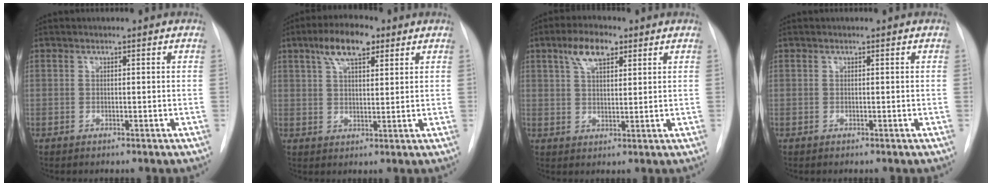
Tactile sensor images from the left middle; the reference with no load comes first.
{"total": 7.9, "force": [4.5, 2.8, 5.7], "torque": [-0.107, 0.018, 0.078]}
{"total": 6.3, "force": [3.5, 2.6, 4.5], "torque": [-0.088, 0.015, 0.063]}
{"total": 0.0}